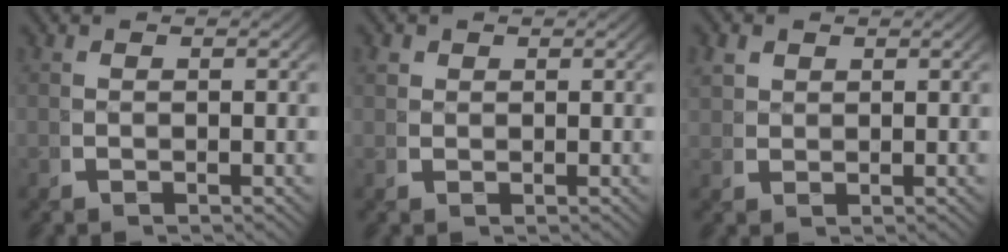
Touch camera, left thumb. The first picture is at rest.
{"total": 1.1, "force": [0.8, 0.7, 0.2], "torque": [-0.005, -0.004, 0.021]}
{"total": 1.9, "force": [1.5, 1.1, 0.6], "torque": [-0.012, -0.001, 0.035]}